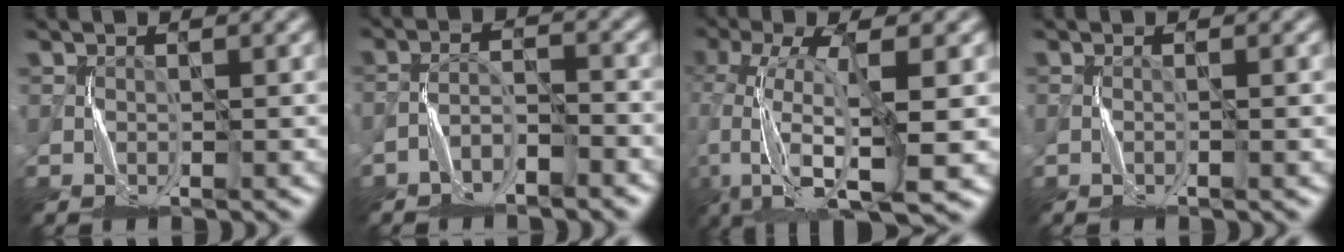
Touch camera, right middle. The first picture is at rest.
{"total": 2.5, "force": [-2.2, 0.6, 0.8], "torque": [-0.016, 0.013, -0.045]}
{"total": 9.9, "force": [-2.3, 3.7, 8.8], "torque": [-0.172, 0.001, -0.048]}
{"total": 0.0}